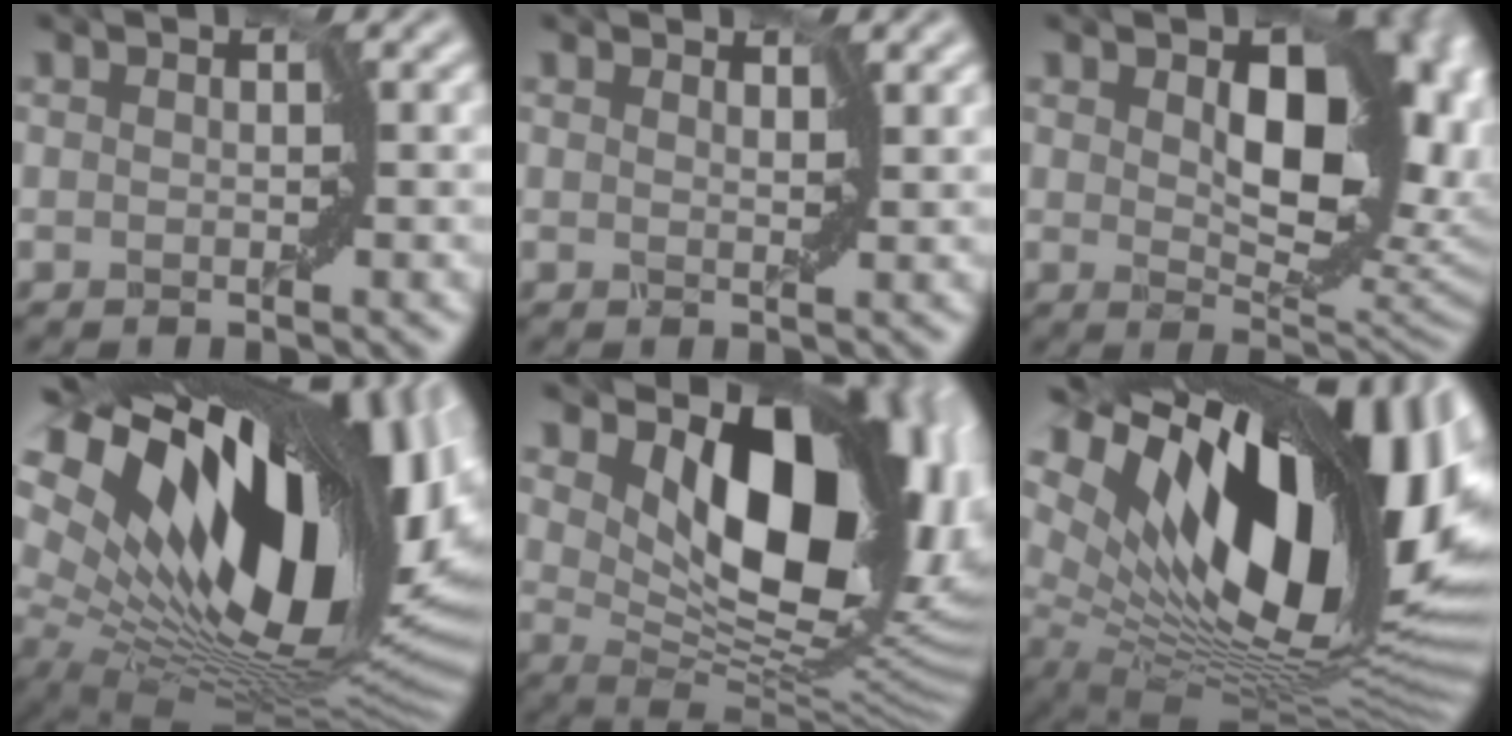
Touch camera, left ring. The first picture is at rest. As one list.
[{"total": 1.0, "force": [0.9, 0.0, 0.2], "torque": [-0.007, 0.003, 0.016]}, {"total": 12.6, "force": [1.8, 7.0, 10.3], "torque": [-0.153, -0.010, 0.040]}, {"total": 19.5, "force": [7.3, 9.3, 15.5], "torque": [-0.270, -0.012, 0.146]}, {"total": 13.4, "force": [4.6, 7.0, 10.5], "torque": [-0.144, -0.012, 0.086]}, {"total": 19.1, "force": [7.0, 8.6, 15.6], "torque": [-0.267, 0.007, 0.123]}]